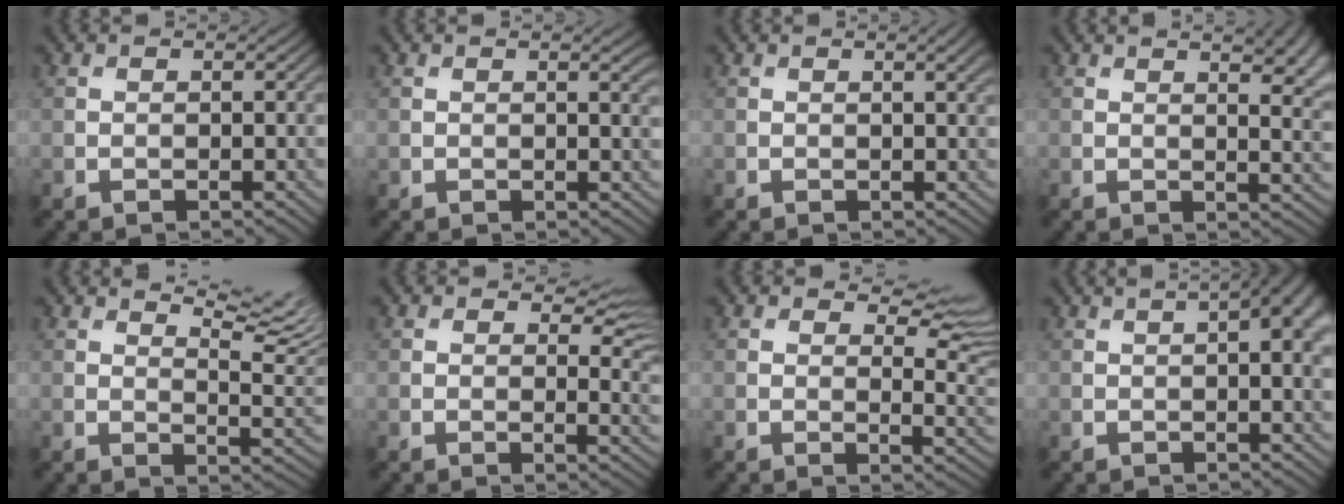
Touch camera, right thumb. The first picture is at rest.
{"total": 1.8, "force": [0.8, 0.3, 1.5], "torque": [-0.020, -0.001, 0.013]}
{"total": 2.0, "force": [0.9, 0.4, 1.7], "torque": [-0.019, 0.001, 0.013]}
{"total": 9.1, "force": [3.8, 3.9, 7.4], "torque": [-0.078, 0.028, 0.039]}
{"total": 8.7, "force": [6.2, 1.9, 5.8], "torque": [-0.100, 0.010, 0.091]}
{"total": 5.2, "force": [2.6, 2.4, 3.8], "torque": [-0.046, -0.007, 0.036]}
{"total": 7.5, "force": [4.6, 3.1, 5.1], "torque": [-0.071, -0.001, 0.066]}
{"total": 6.8, "force": [2.1, 2.3, 6.1], "torque": [-0.083, 0.013, 0.027]}